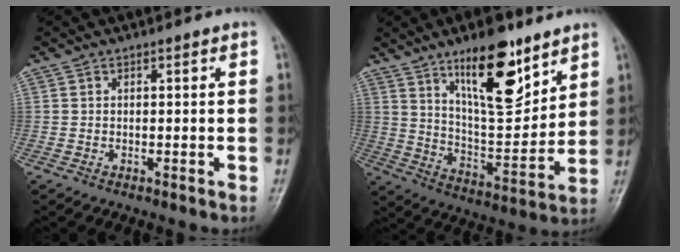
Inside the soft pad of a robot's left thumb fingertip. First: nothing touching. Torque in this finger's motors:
{"motor_torque": [2.37, 0.87, 1.70, -1.06, 0.12]}